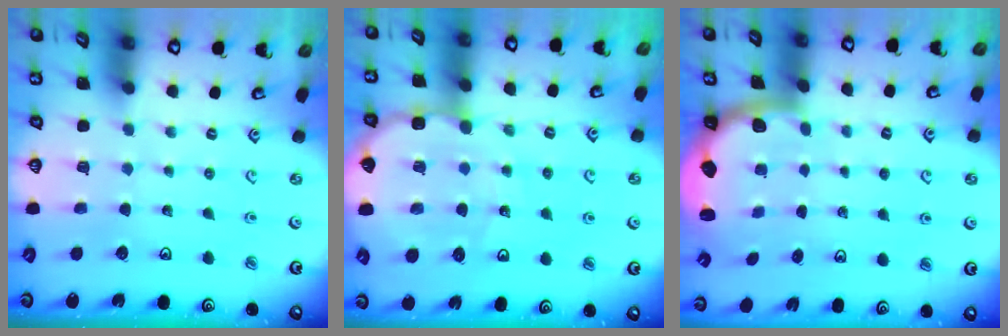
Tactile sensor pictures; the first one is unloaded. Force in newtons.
{"total": 10.8, "press": 10.5, "slide": 2.4}
{"total": 2.4, "press": 1.7, "slide": 1.6}